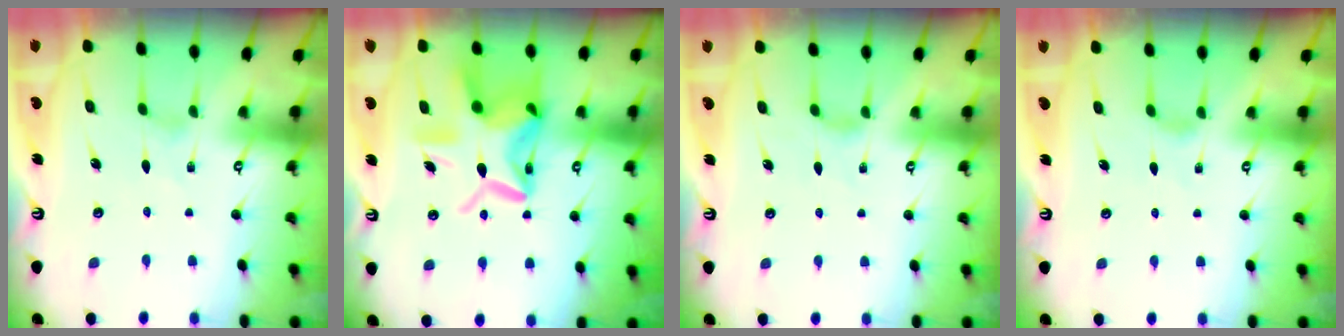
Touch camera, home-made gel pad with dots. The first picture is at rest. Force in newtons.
{"total": 18.2, "press": 18.1, "slide": 1.3}
{"total": 3.1, "press": 3.0, "slide": 0.5}
{"total": 2.0, "press": 2.0, "slide": 0.5}